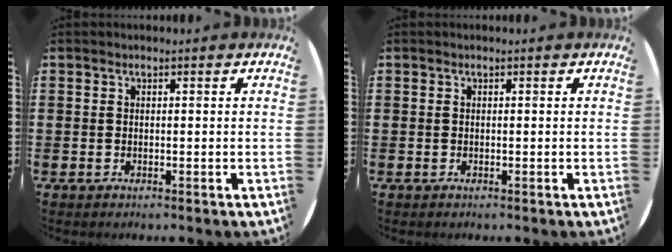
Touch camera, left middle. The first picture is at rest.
{"total": 0.0}